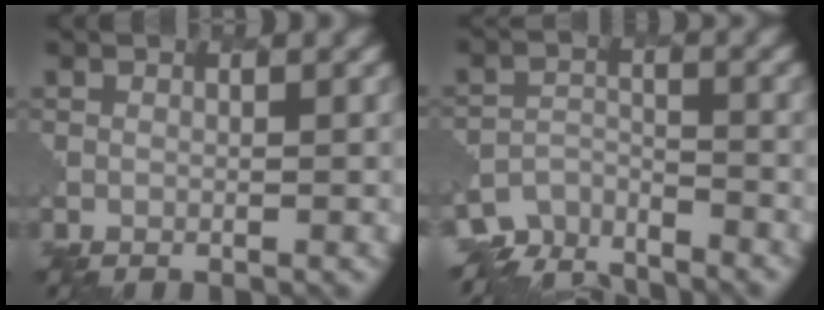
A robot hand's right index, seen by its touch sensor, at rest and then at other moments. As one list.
[{"total": 4.8, "force": [-4.7, 1.2, 0.3], "torque": [-0.008, -0.014, -0.086]}]